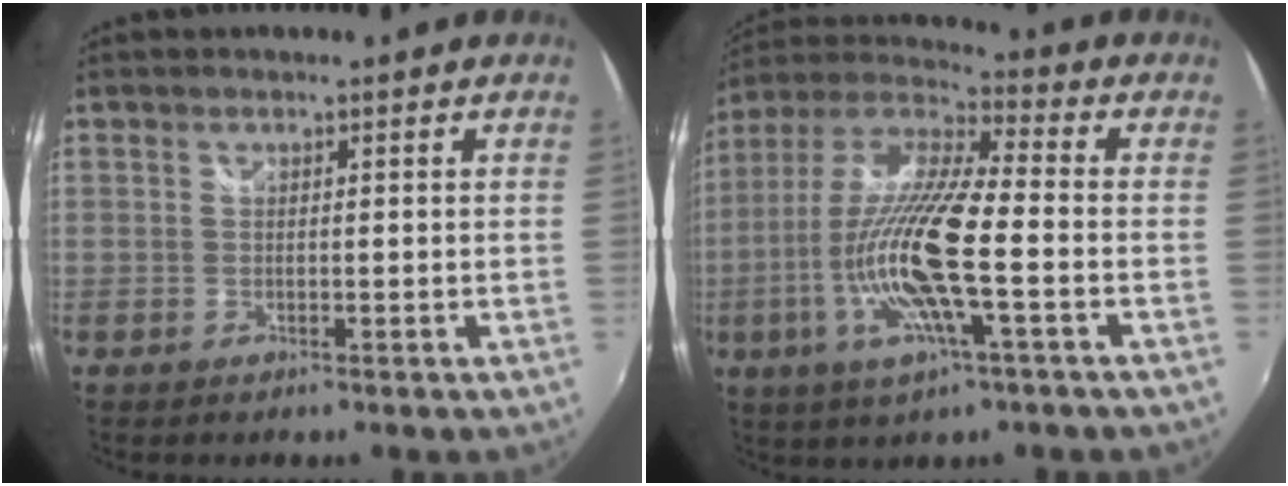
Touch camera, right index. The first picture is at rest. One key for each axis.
{"total": 17.9, "fx": -4.8, "fy": 3.2, "fz": 16.9, "tx": -0.325, "ty": -0.019, "tz": -0.094}